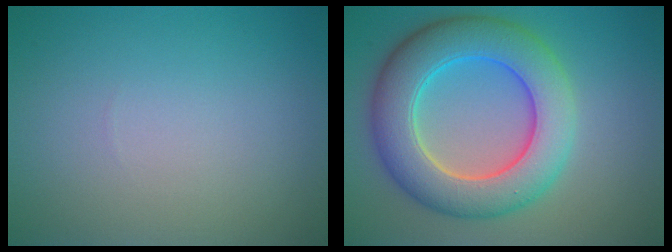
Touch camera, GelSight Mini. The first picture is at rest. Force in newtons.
{"total": 8.9, "press": 8.9, "slide": 0.0}